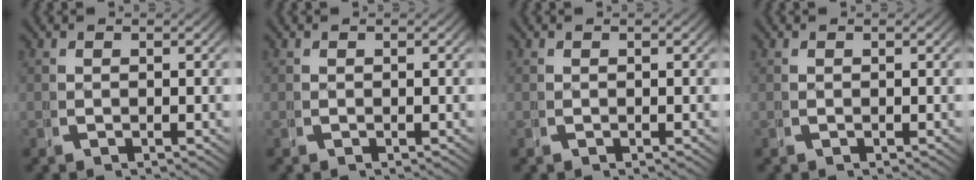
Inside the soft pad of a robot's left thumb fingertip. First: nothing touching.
{"total": 0.0}
{"total": 0.0}
{"total": 0.0}